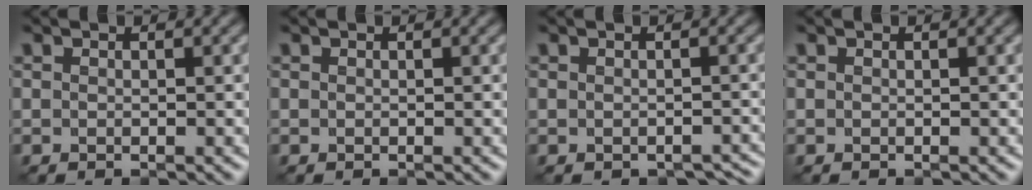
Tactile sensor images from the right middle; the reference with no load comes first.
{"total": 0.0}
{"total": 1.5, "force": [-1.0, 1.0, 0.5], "torque": [0.000, -0.014, -0.007]}
{"total": 0.0}